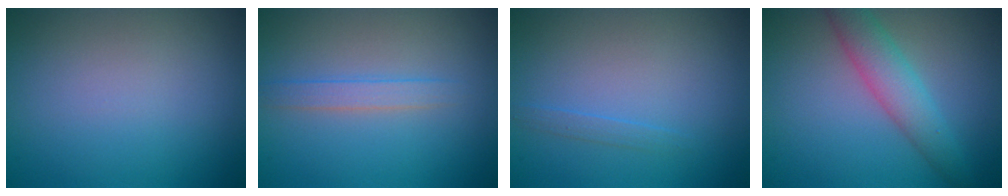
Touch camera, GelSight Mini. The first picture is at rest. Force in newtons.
{"total": 1.7, "press": 1.7, "slide": 0.0}
{"total": 0.7, "press": 0.7, "slide": 0.1}
{"total": 3.9, "press": 3.9, "slide": 0.0}